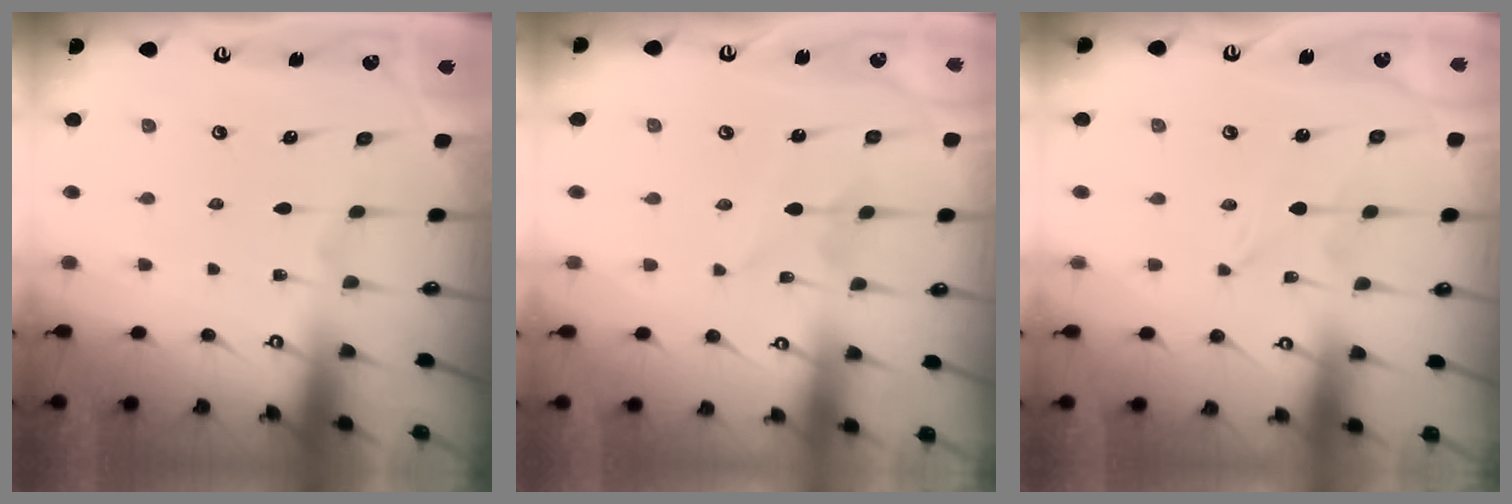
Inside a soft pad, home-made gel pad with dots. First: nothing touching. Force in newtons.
{"total": 2.3, "press": 2.3, "slide": 0.2}
{"total": 0.0}